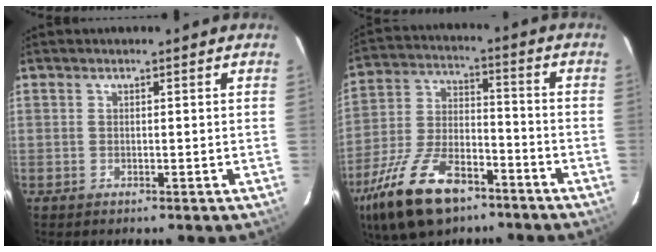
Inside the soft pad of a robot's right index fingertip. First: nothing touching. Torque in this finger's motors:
{"motor_torque": [1.22, -0.92, 0.90, 0.21]}